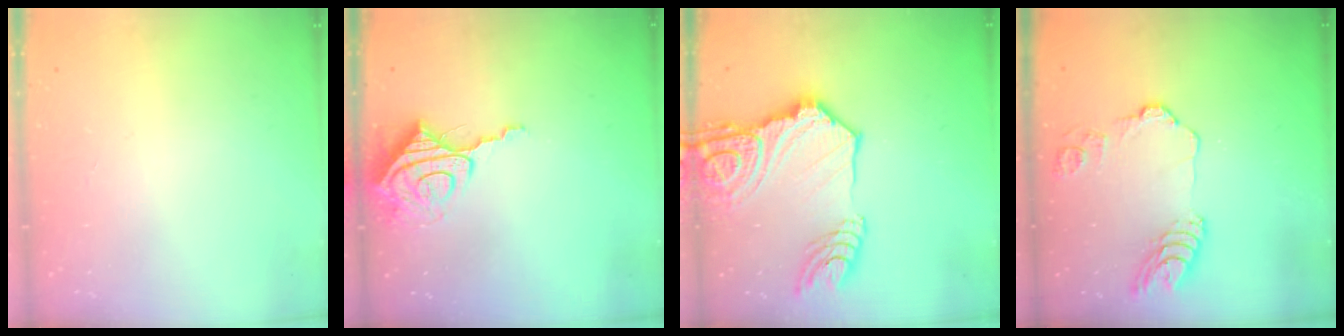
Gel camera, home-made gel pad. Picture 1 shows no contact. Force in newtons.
{"total": 9.6, "press": 9.6, "slide": 0.5}
{"total": 23.1, "press": 22.9, "slide": 2.8}
{"total": 11.5, "press": 11.4, "slide": 1.4}